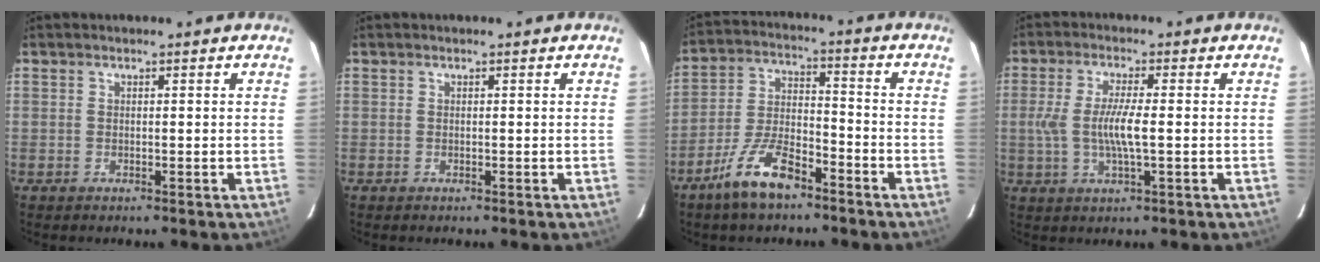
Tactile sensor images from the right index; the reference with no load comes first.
{"total": 0.0}
{"total": 10.7, "force": [-7.6, 3.7, 6.6], "torque": [-0.142, 0.003, -0.137]}
{"total": 7.3, "force": [-0.7, 1.1, 7.2], "torque": [-0.140, -0.005, -0.013]}